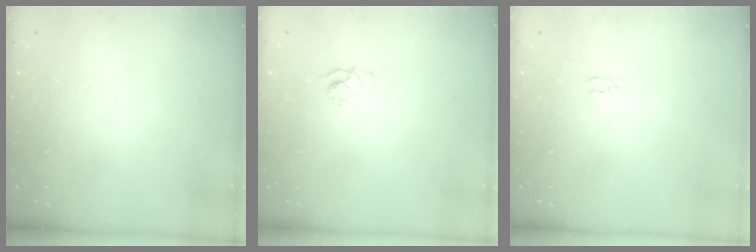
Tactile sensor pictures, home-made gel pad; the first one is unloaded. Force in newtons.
{"total": 6.2, "press": 6.1, "slide": 0.7}
{"total": 2.0, "press": 2.0, "slide": 0.3}